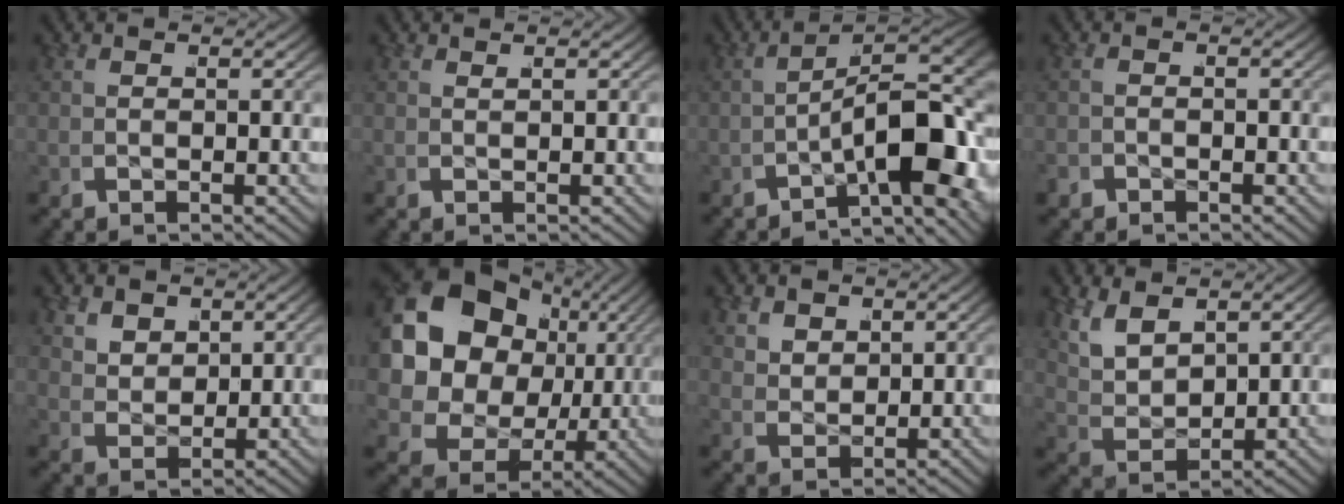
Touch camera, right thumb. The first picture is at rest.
{"total": 0.6, "force": [0.5, -0.4, -0.1], "torque": [0.009, 0.000, 0.013]}
{"total": 11.9, "force": [-1.9, 6.2, 10.0], "torque": [-0.137, -0.021, -0.025]}
{"total": 1.4, "force": [-1.3, 0.2, -0.4], "torque": [0.014, 0.000, -0.026]}
{"total": 3.2, "force": [1.1, 2.3, 2.0], "torque": [-0.044, -0.022, 0.035]}
{"total": 18.8, "force": [1.1, 14.4, 11.9], "torque": [-0.279, -0.036, 0.023]}
{"total": 2.6, "force": [1.0, 1.9, 1.4], "torque": [-0.032, -0.018, 0.033]}
{"total": 6.0, "force": [1.1, 4.2, 4.2], "torque": [-0.103, -0.017, 0.035]}